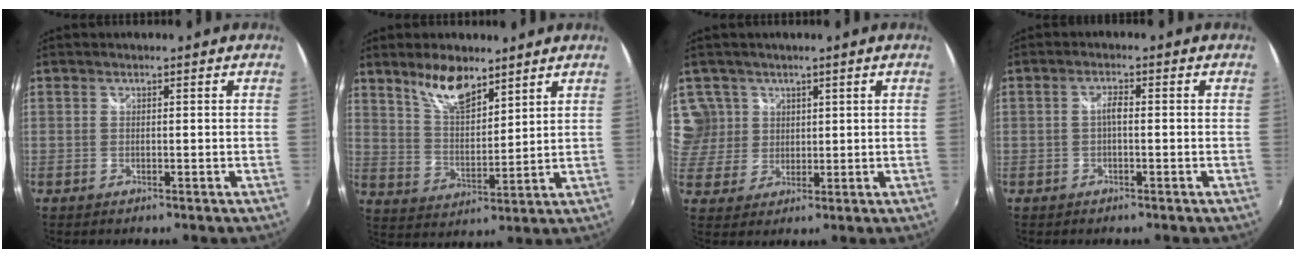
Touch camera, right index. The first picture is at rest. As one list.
[{"total": 9.2, "force": [6.7, 3.3, 5.3], "torque": [-0.091, 0.003, 0.130]}, {"total": 6.8, "force": [3.2, 6.0, 0.6], "torque": [-0.007, 0.006, 0.064]}, {"total": 1.8, "force": [-0.3, 0.6, 1.6], "torque": [-0.032, 0.006, -0.008]}]